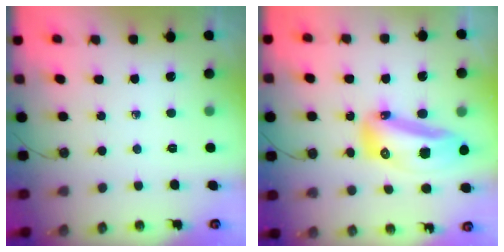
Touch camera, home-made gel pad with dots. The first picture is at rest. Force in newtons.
{"total": 25.1, "press": 19.1, "slide": 16.3}